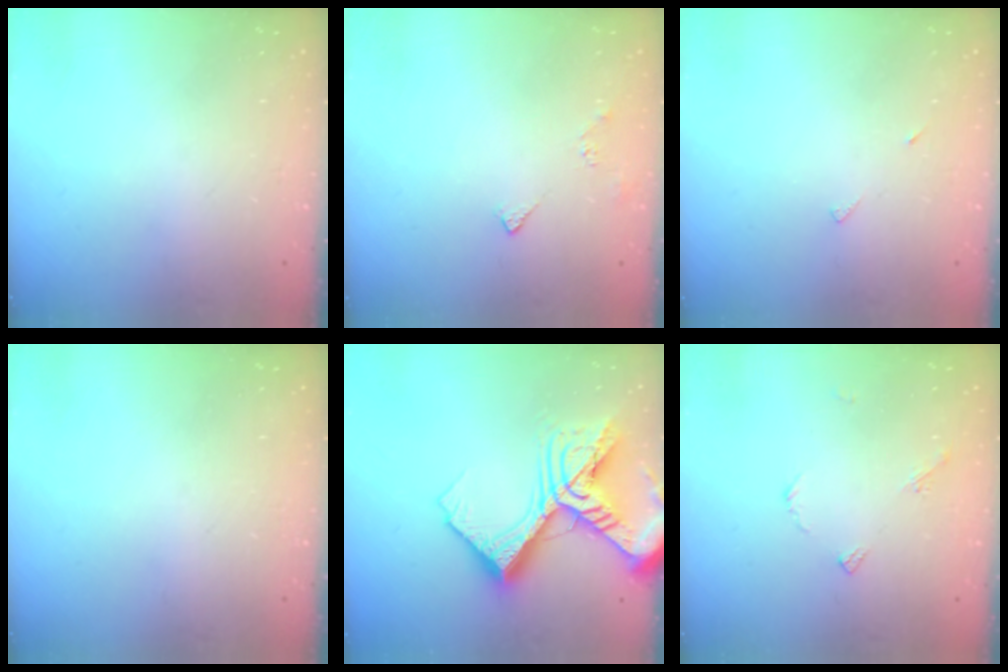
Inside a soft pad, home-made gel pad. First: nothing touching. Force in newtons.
{"total": 4.2, "press": 4.1, "slide": 0.7}
{"total": 5.0, "press": 5.0, "slide": 0.5}
{"total": 0.0}
{"total": 20.9, "press": 20.7, "slide": 2.5}
{"total": 3.5, "press": 3.5, "slide": 0.4}